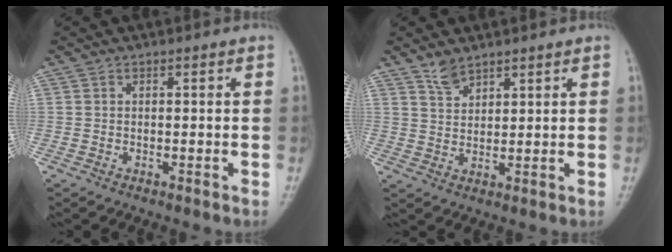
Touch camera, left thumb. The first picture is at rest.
{"total": 3.7, "force": [3.0, 1.5, 1.4], "torque": [-0.016, -0.019, 0.061]}